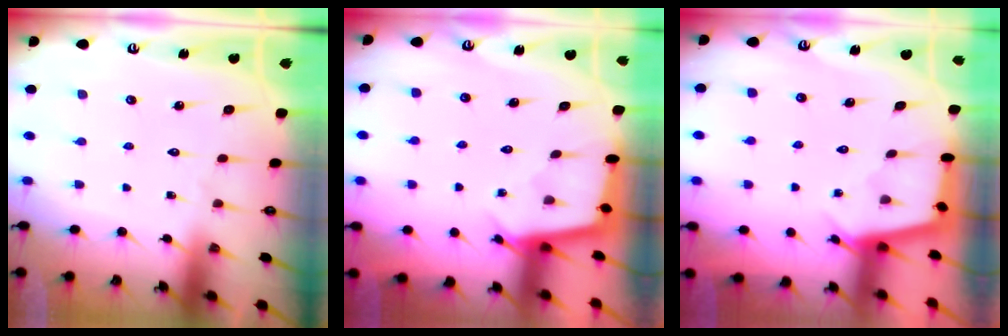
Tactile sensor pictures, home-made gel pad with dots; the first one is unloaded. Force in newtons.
{"total": 2.9, "press": 2.9, "slide": 0.3}
{"total": 2.9, "press": 2.9, "slide": 0.3}